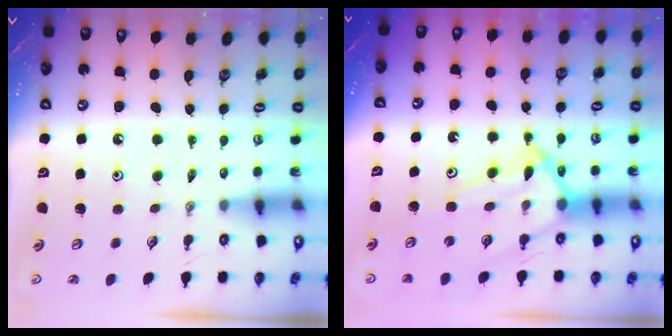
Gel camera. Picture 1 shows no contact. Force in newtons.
{"total": 10.6, "press": 10.5, "slide": 1.2}